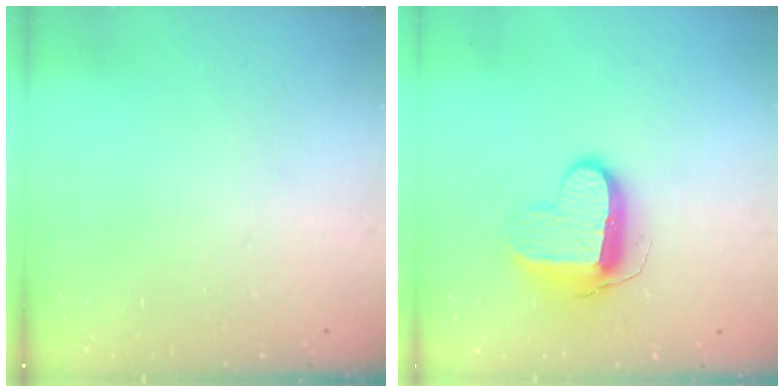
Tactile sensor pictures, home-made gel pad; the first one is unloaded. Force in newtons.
{"total": 10.4, "press": 10.4, "slide": 0.5}